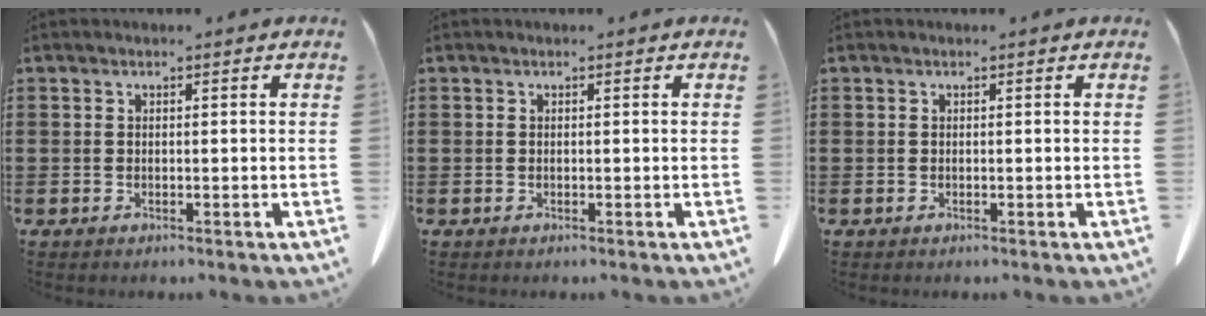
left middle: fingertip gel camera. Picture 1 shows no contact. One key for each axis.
{"total": 0.0}
{"total": 0.0}